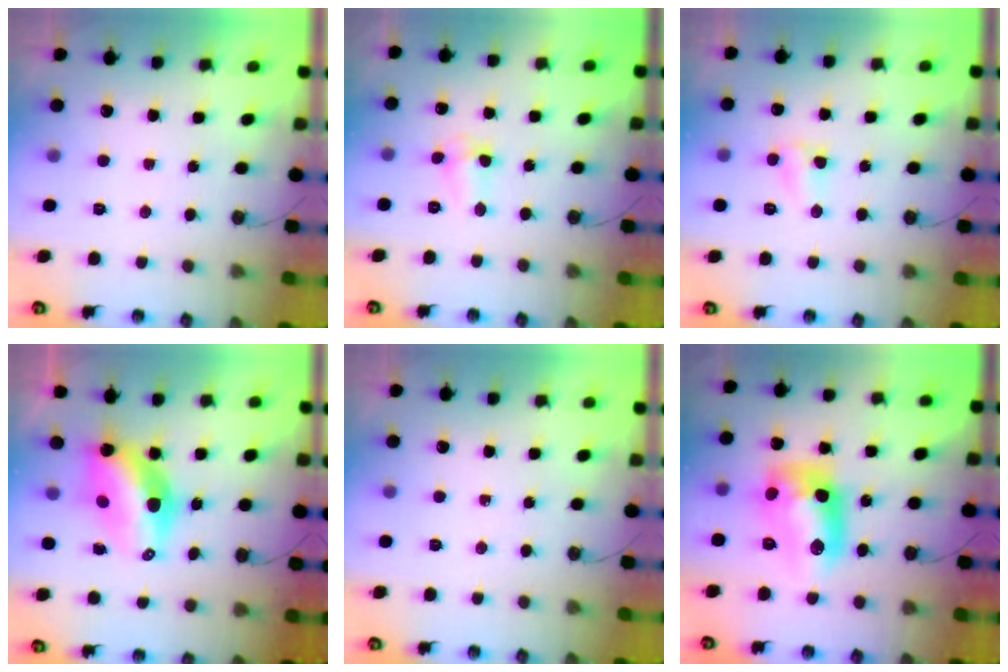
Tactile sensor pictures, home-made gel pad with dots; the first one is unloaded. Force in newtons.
{"total": 2.9, "press": 2.9, "slide": 0.3}
{"total": 4.4, "press": 4.3, "slide": 0.6}
{"total": 9.5, "press": 9.4, "slide": 0.8}
{"total": 0.0}
{"total": 12.6, "press": 12.6, "slide": 0.8}